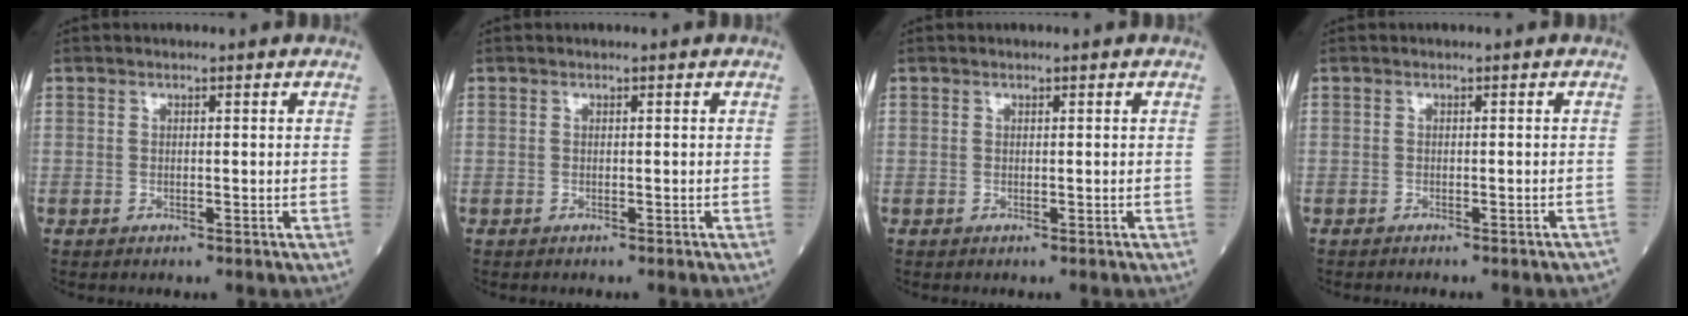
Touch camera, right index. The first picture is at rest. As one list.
[{"total": 0.6, "force": [-0.6, -0.1, 0.2], "torque": [0.003, -0.001, -0.010]}, {"total": 0.0}, {"total": 5.2, "force": [-4.8, 0.7, 1.9], "torque": [-0.023, -0.007, -0.054]}]